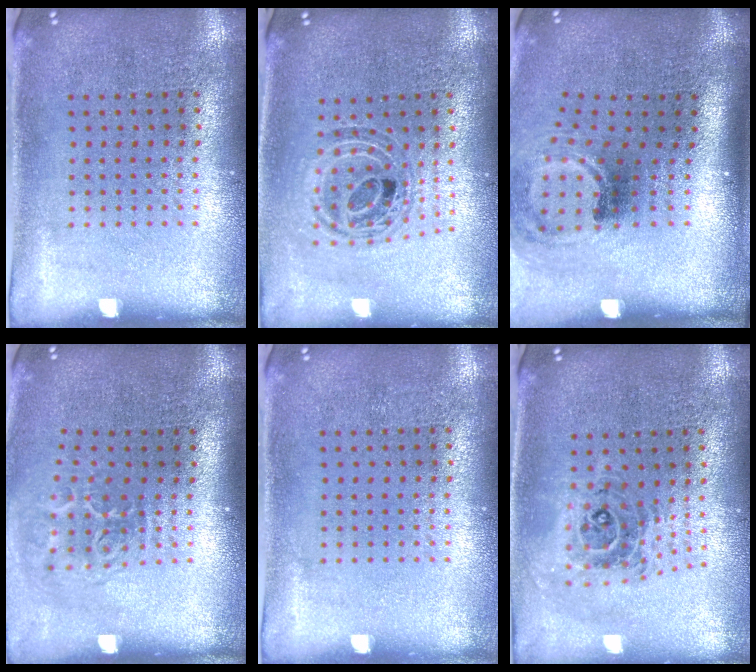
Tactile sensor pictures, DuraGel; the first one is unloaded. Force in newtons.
{"total": 0.8, "press": 0.8, "slide": 0.2}
{"total": 2.0, "press": 1.3, "slide": 1.5}
{"total": 1.9, "press": 1.2, "slide": 1.5}
{"total": 0.0}
{"total": 0.9, "press": 0.9, "slide": 0.2}